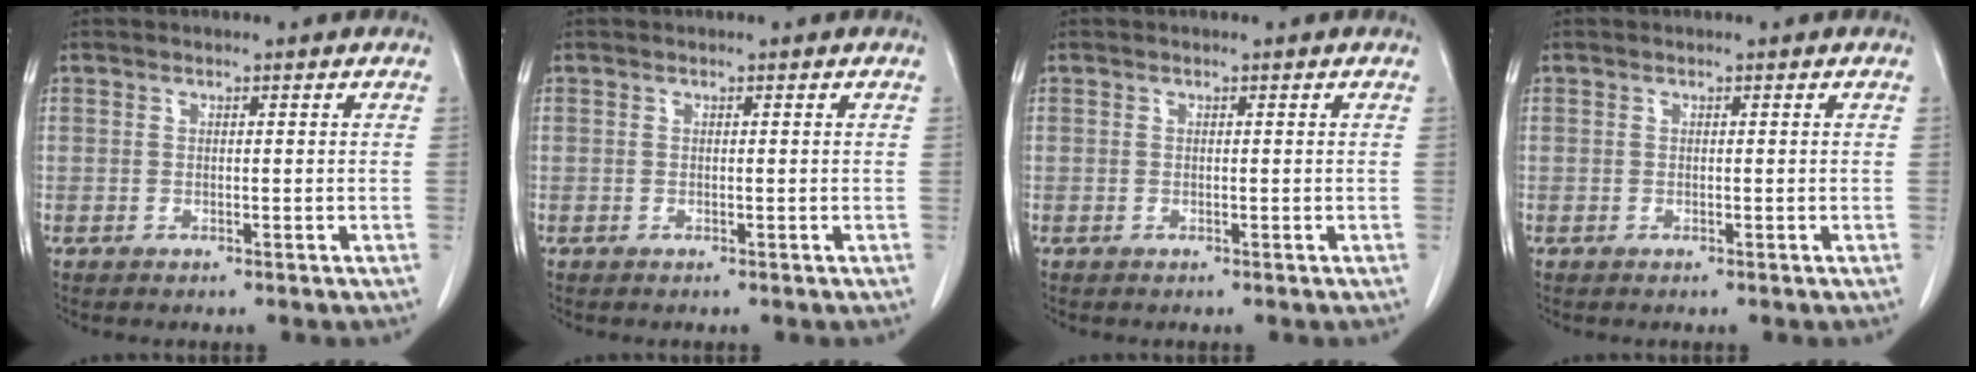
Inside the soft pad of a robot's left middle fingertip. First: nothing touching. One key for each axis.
{"total": 0.0}
{"total": 0.0}
{"total": 0.0}